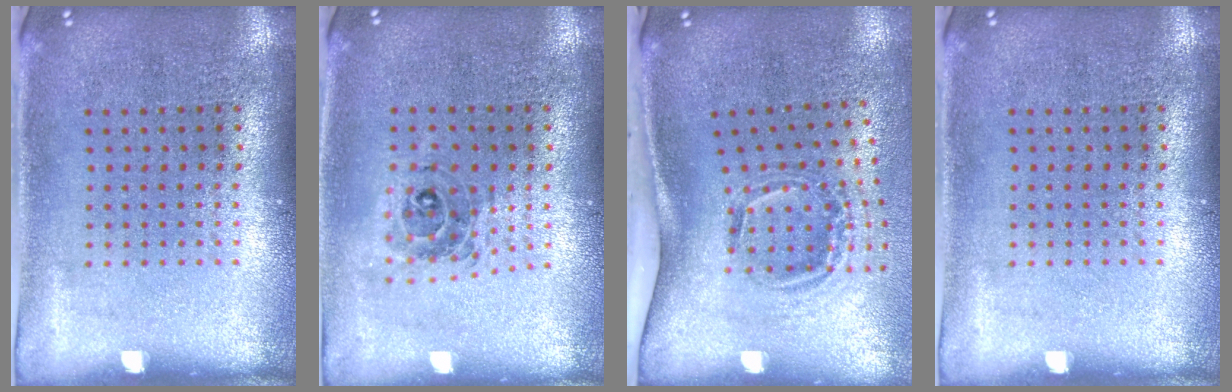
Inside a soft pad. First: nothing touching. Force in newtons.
{"total": 0.7, "press": 0.7, "slide": 0.0}
{"total": 2.1, "press": 1.2, "slide": 1.6}
{"total": 0.0}